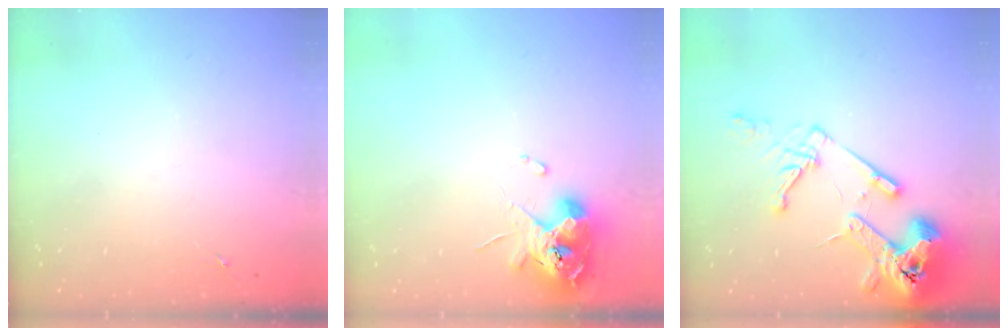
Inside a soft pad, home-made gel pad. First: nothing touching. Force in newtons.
{"total": 10.9, "press": 10.8, "slide": 1.8}
{"total": 16.7, "press": 16.5, "slide": 2.2}